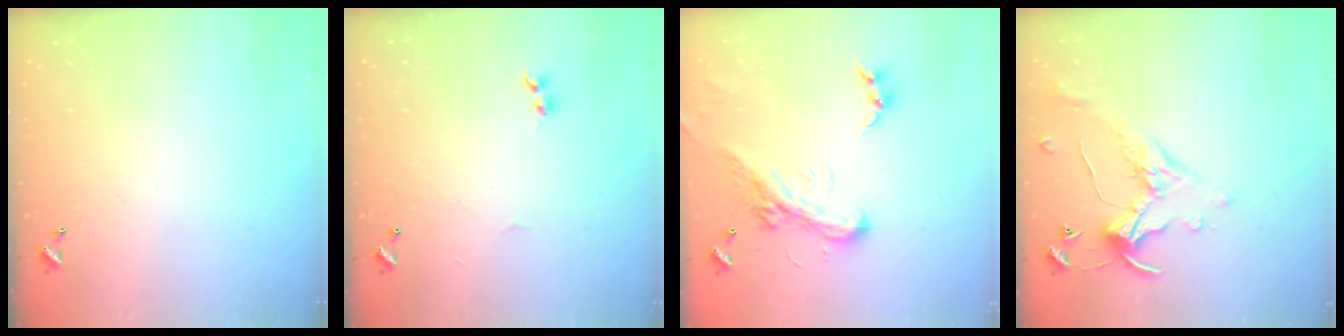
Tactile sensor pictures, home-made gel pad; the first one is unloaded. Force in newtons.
{"total": 2.0, "press": 1.9, "slide": 0.6}
{"total": 5.5, "press": 5.3, "slide": 1.5}
{"total": 1.1, "press": 0.6, "slide": 0.9}